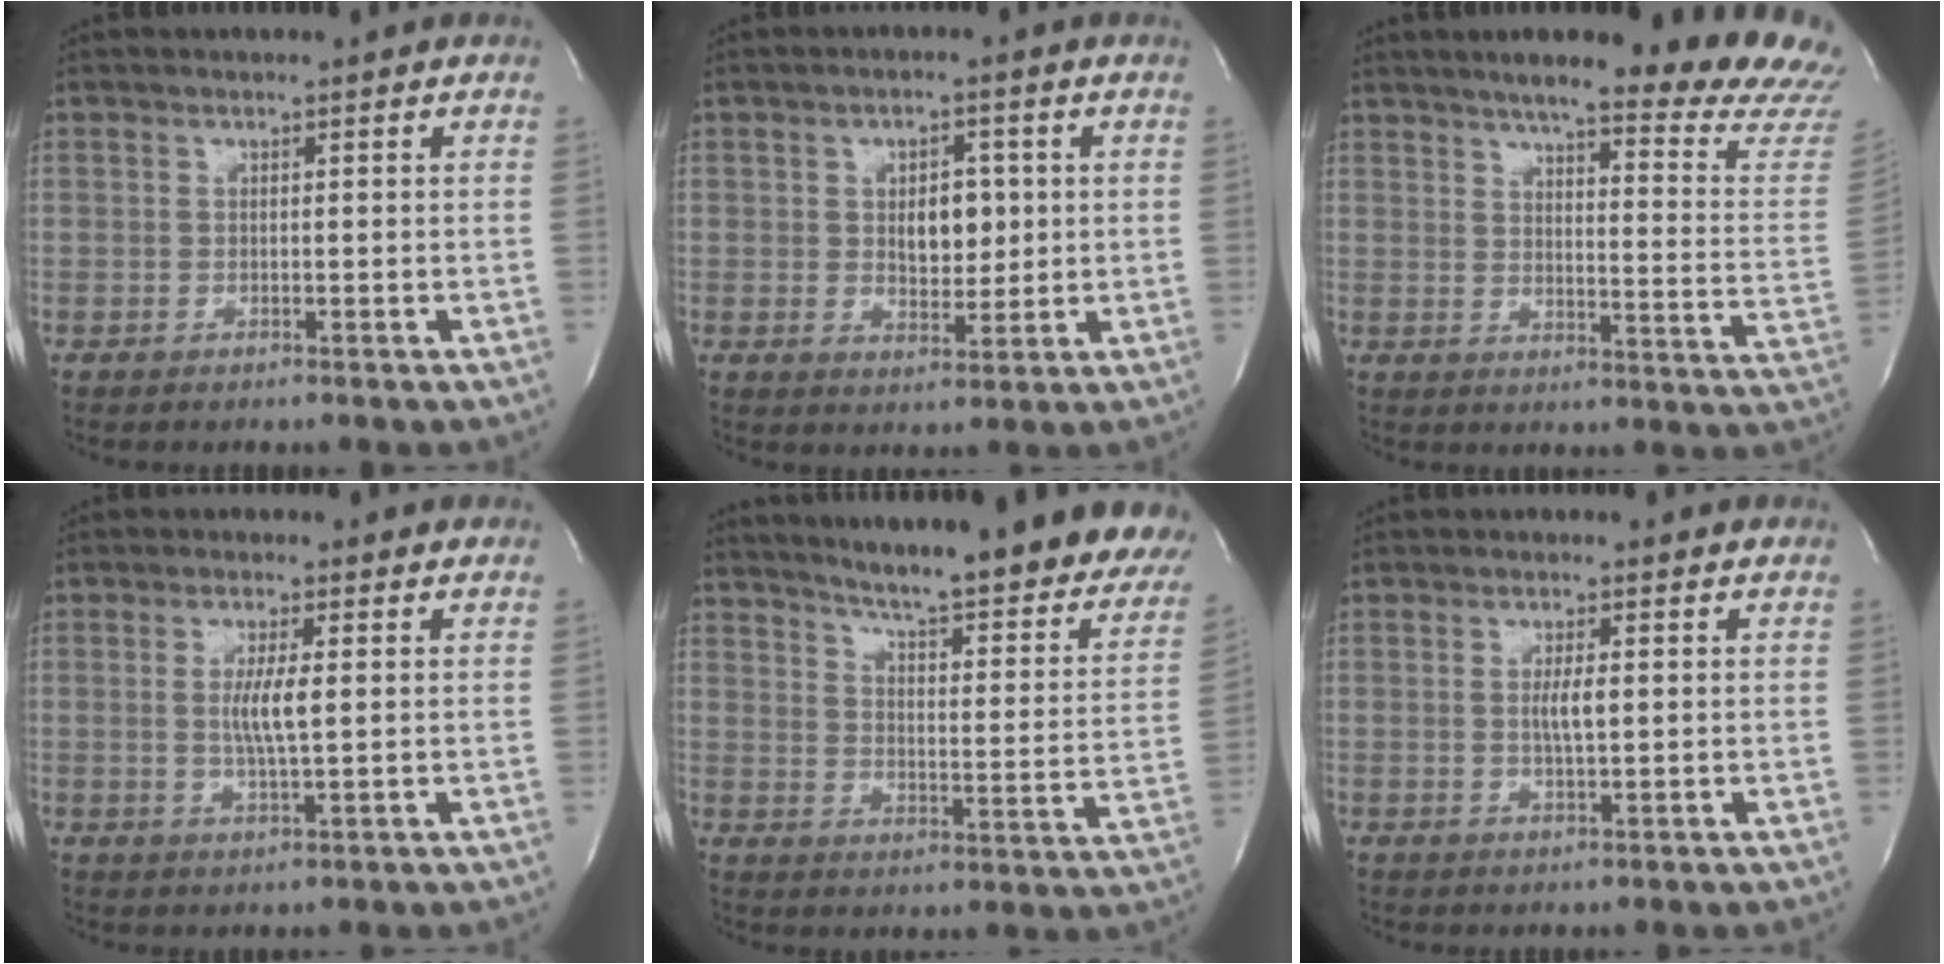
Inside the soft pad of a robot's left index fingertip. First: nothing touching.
{"total": 5.4, "force": [0.8, 3.1, 4.4], "torque": [-0.064, 0.003, 0.020]}
{"total": 24.5, "force": [21.7, 1.5, 11.3], "torque": [-0.155, -0.093, 0.249]}
{"total": 4.6, "force": [0.4, 0.4, 4.6], "torque": [-0.091, -0.005, 0.008]}
{"total": 29.1, "force": [25.1, 3.9, 14.0], "torque": [-0.195, -0.085, 0.303]}
{"total": 3.0, "force": [0.3, 0.5, 2.9], "torque": [-0.056, -0.002, 0.006]}